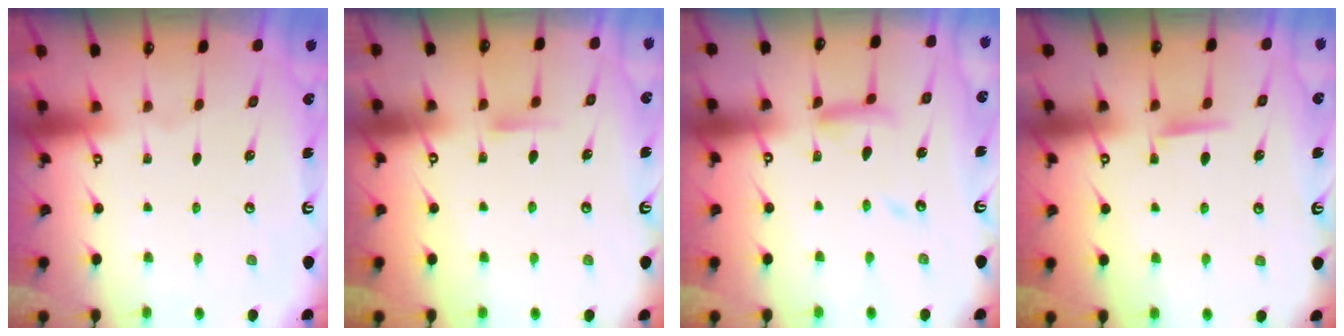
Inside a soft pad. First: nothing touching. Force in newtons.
{"total": 5.4, "press": 5.3, "slide": 0.8}
{"total": 11.1, "press": 11.1, "slide": 1.1}
{"total": 5.0, "press": 4.9, "slide": 0.6}